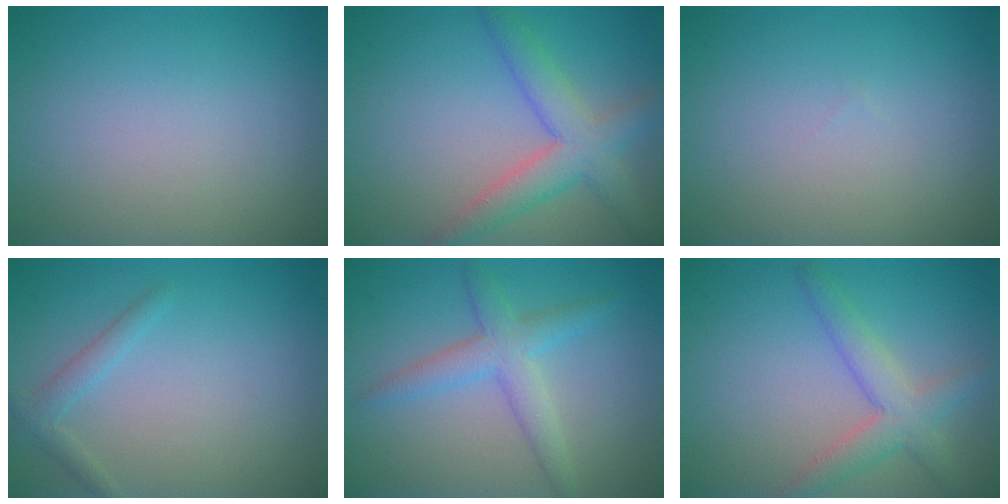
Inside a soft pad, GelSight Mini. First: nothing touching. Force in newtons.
{"total": 4.7, "press": 4.7, "slide": 0.3}
{"total": 0.0}
{"total": 1.6, "press": 1.6, "slide": 0.1}
{"total": 3.4, "press": 3.4, "slide": 0.2}
{"total": 3.6, "press": 3.6, "slide": 0.1}